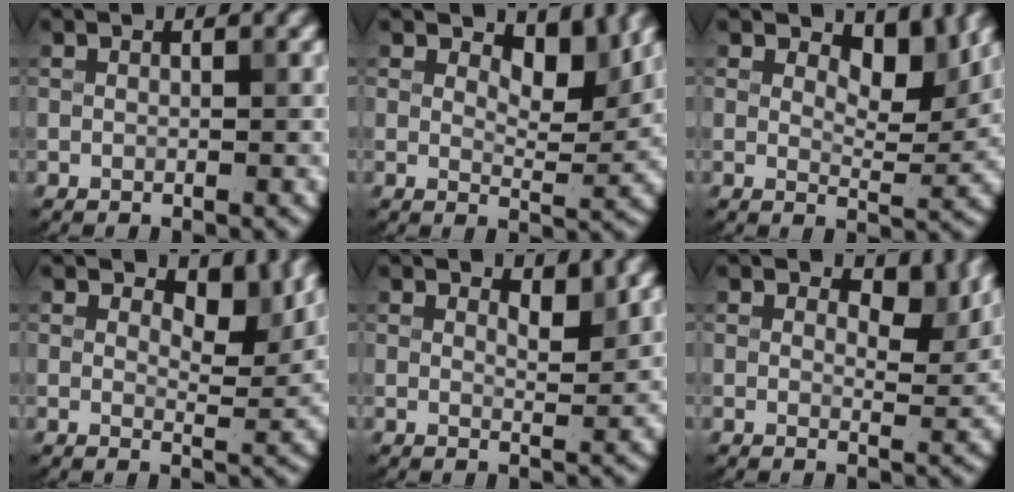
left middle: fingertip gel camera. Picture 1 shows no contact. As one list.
[{"total": 4.1, "force": [2.6, 1.7, 2.7], "torque": [-0.040, -0.009, 0.034]}, {"total": 4.5, "force": [2.8, 2.0, 2.9], "torque": [-0.043, -0.009, 0.036]}, {"total": 3.8, "force": [2.4, 1.7, 2.4], "torque": [-0.035, -0.007, 0.030]}, {"total": 1.6, "force": [1.2, 0.3, 1.0], "torque": [-0.016, -0.005, 0.018]}, {"total": 3.0, "force": [1.8, 1.5, 1.9], "torque": [-0.028, -0.006, 0.024]}]